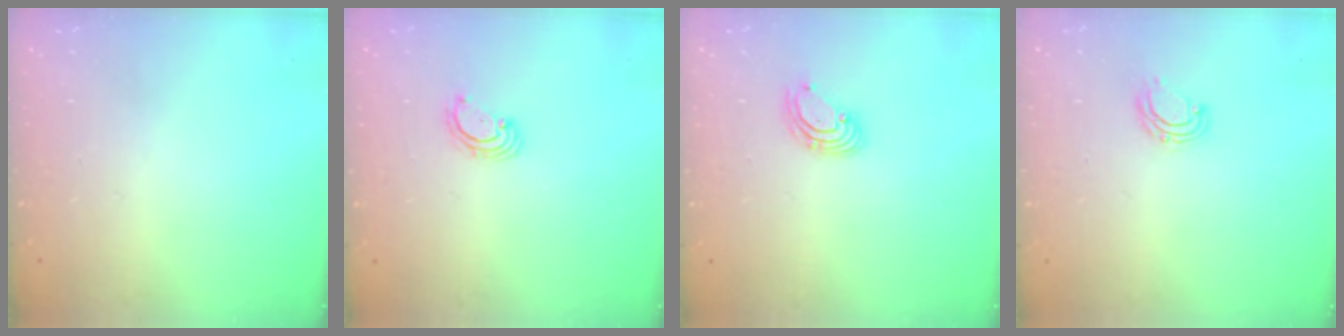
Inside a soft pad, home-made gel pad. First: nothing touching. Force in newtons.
{"total": 2.8, "press": 2.8, "slide": 0.3}
{"total": 2.6, "press": 2.6, "slide": 0.1}
{"total": 6.6, "press": 6.6, "slide": 0.5}